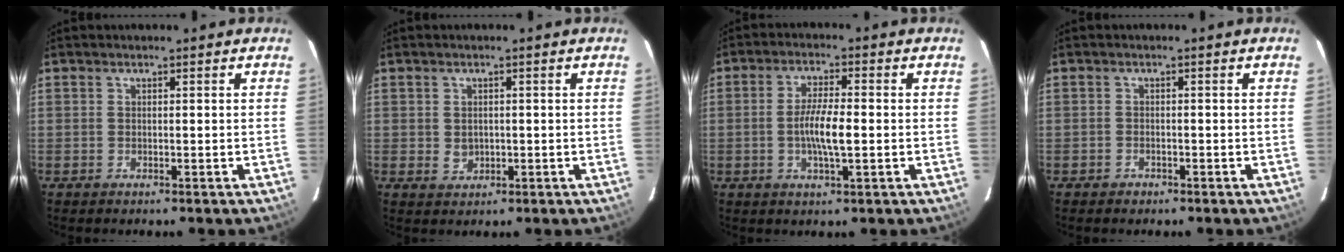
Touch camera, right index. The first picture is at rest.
{"total": 2.3, "force": [0.0, 2.1, 1.0], "torque": [-0.016, 0.002, 0.005]}
{"total": 6.3, "force": [-0.9, 1.2, 6.1], "torque": [-0.116, 0.000, -0.017]}
{"total": 1.5, "force": [-1.1, 1.1, 0.0], "torque": [-0.002, 0.003, -0.017]}